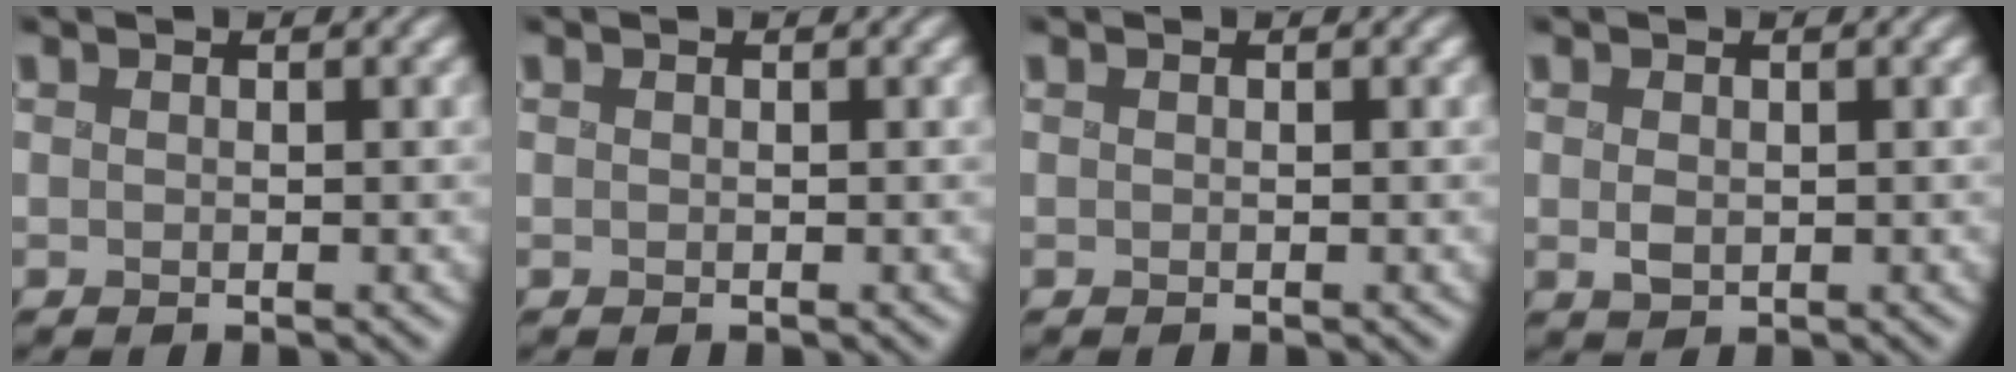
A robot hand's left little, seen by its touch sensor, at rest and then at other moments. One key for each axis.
{"total": 0.0}
{"total": 0.0}
{"total": 1.1, "fx": 0.1, "fy": 0.8, "fz": 0.7, "tx": -0.014, "ty": -0.002, "tz": 0.004}